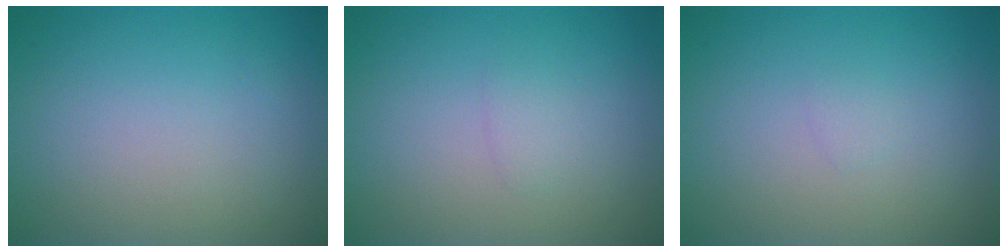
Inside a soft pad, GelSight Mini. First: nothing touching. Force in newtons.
{"total": 0.9, "press": 0.9, "slide": 0.1}
{"total": 0.5, "press": 0.5, "slide": 0.0}